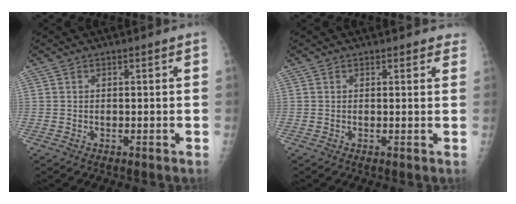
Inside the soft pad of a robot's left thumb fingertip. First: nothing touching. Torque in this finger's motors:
{"motor_torque": [-0.19, 0.00, 0.05, 0.04, 0.02]}